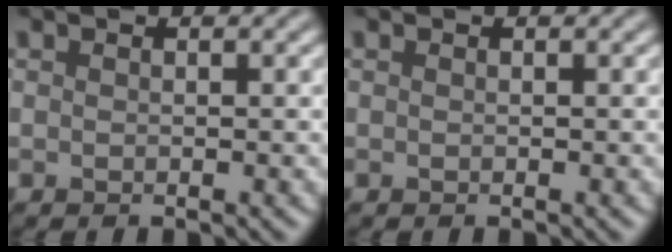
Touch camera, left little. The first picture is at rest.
{"total": 0.0}